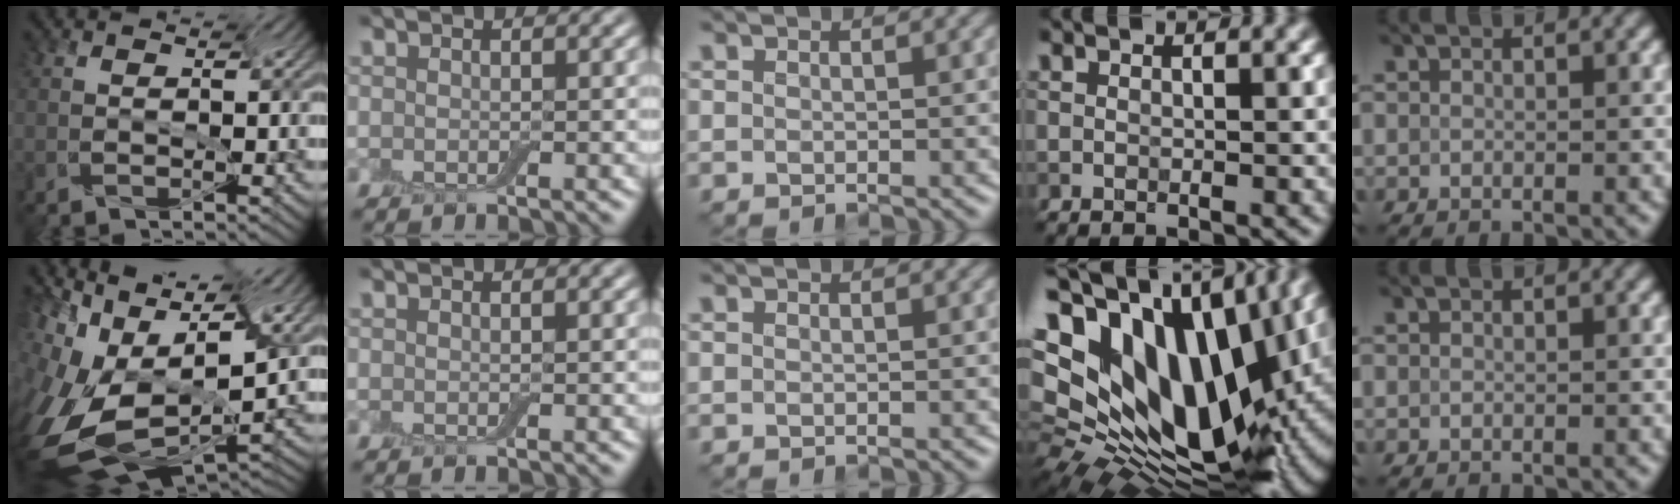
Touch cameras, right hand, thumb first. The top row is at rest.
{"thumb": {"total": 14.3, "force": [-5.6, 7.5, 10.8], "torque": [-0.247, -0.025, -0.082]}, "ring": {"total": 22.0, "force": [6.8, 13.6, 15.9], "torque": [-0.289, -0.011, 0.157]}}